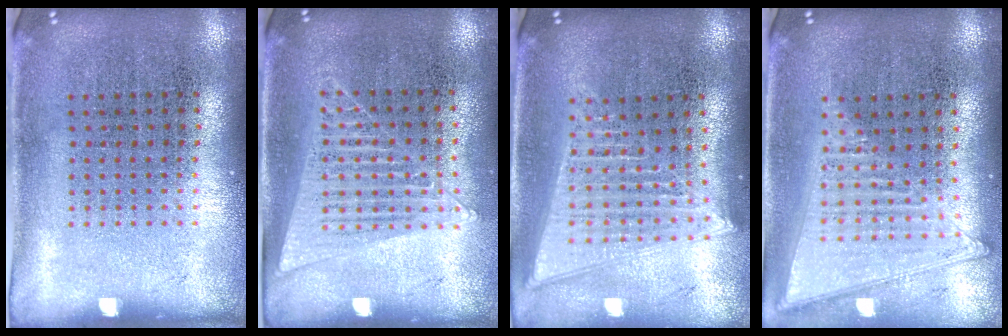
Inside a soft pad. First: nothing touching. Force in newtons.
{"total": 1.4, "press": 1.3, "slide": 0.5}
{"total": 2.0, "press": 1.7, "slide": 1.1}
{"total": 1.4, "press": 1.3, "slide": 0.5}